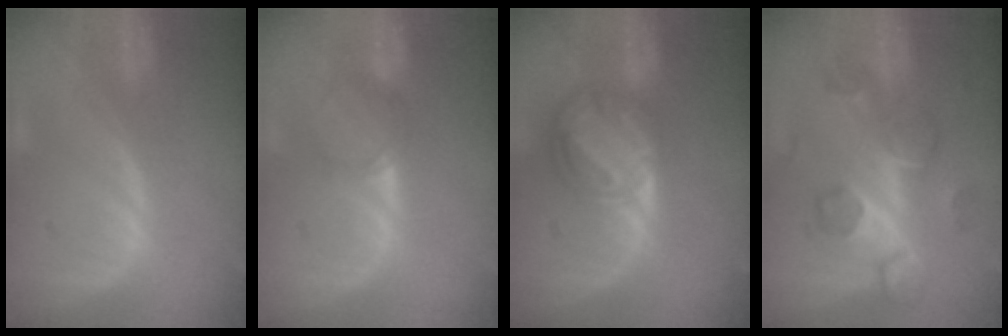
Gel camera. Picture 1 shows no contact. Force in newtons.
{"total": 2.9, "press": 2.5, "slide": 1.5}
{"total": 8.5, "press": 7.1, "slide": 4.7}
{"total": 8.6, "press": 7.6, "slide": 4.0}